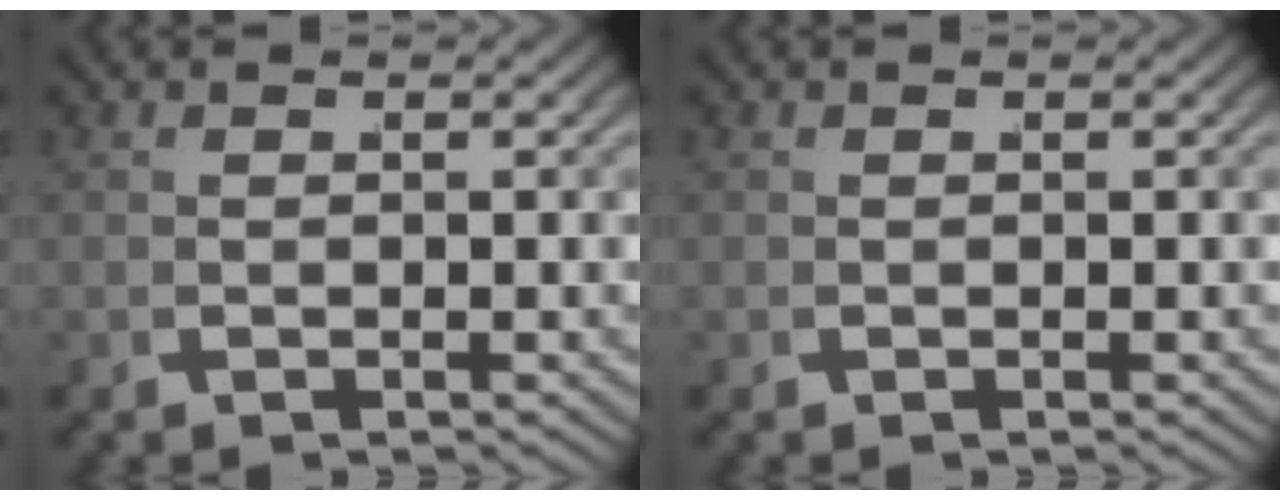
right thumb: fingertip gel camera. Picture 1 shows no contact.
{"total": 0.0}